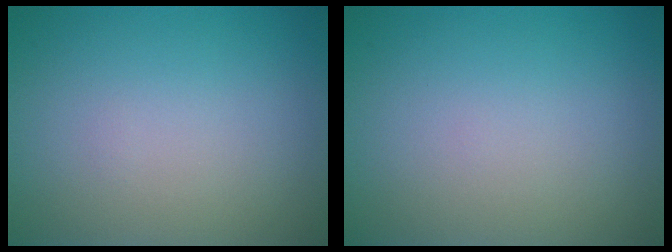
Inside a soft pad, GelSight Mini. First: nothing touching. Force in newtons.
{"total": 0.0}